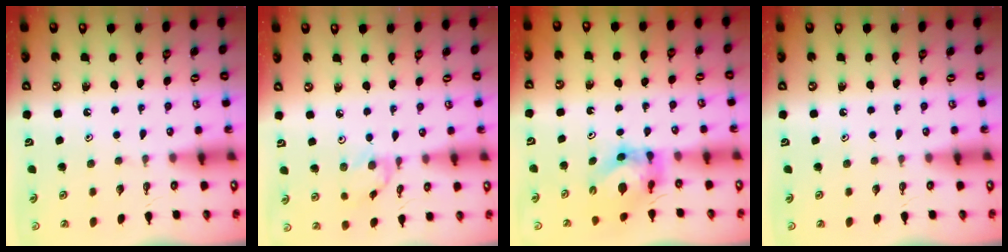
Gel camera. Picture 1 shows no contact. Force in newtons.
{"total": 2.4, "press": 2.4, "slide": 0.1}
{"total": 5.8, "press": 5.8, "slide": 0.5}
{"total": 0.0}